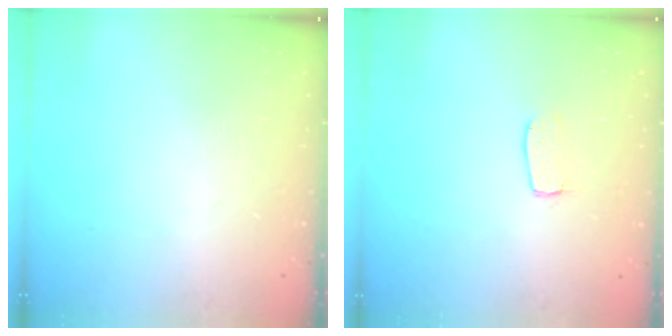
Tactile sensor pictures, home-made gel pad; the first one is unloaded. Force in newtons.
{"total": 3.9, "press": 3.9, "slide": 0.3}